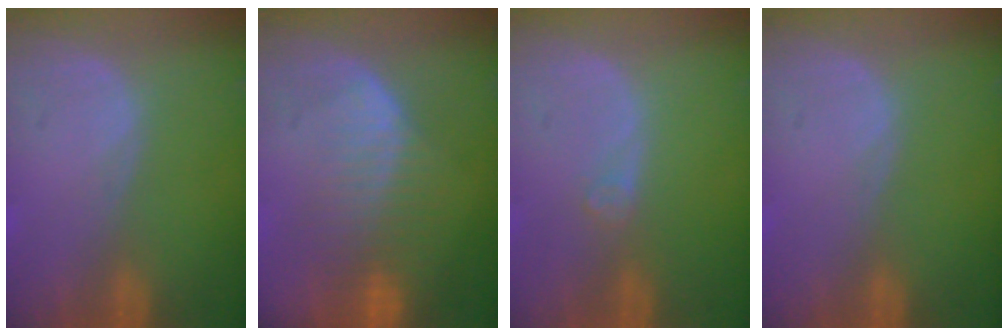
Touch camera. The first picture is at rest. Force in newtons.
{"total": 8.6, "press": 7.3, "slide": 4.6}
{"total": 1.2, "press": 1.2, "slide": 0.3}
{"total": 0.0}